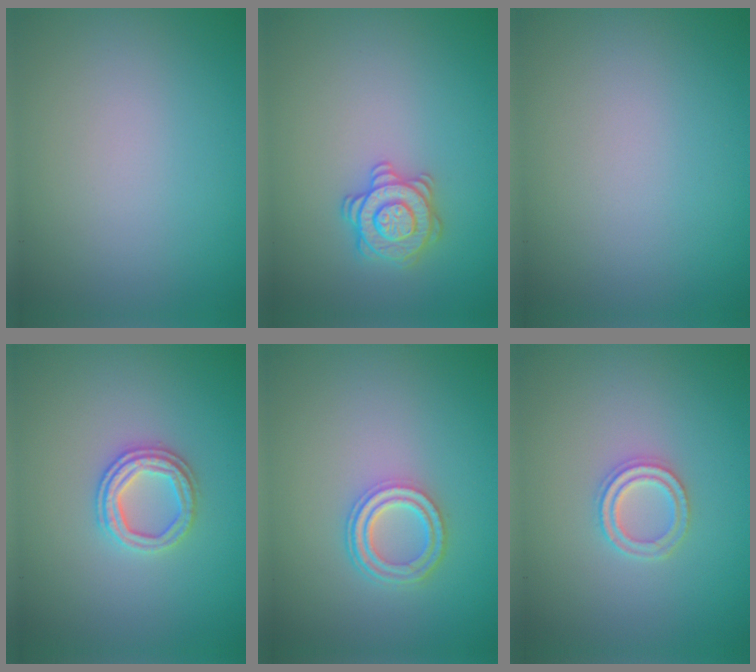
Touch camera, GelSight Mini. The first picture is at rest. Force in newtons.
{"total": 2.9, "press": 2.9, "slide": 0.1}
{"total": 0.0}
{"total": 2.9, "press": 2.7, "slide": 1.0}
{"total": 3.4, "press": 2.6, "slide": 2.1}
{"total": 2.2, "press": 2.2, "slide": 0.5}